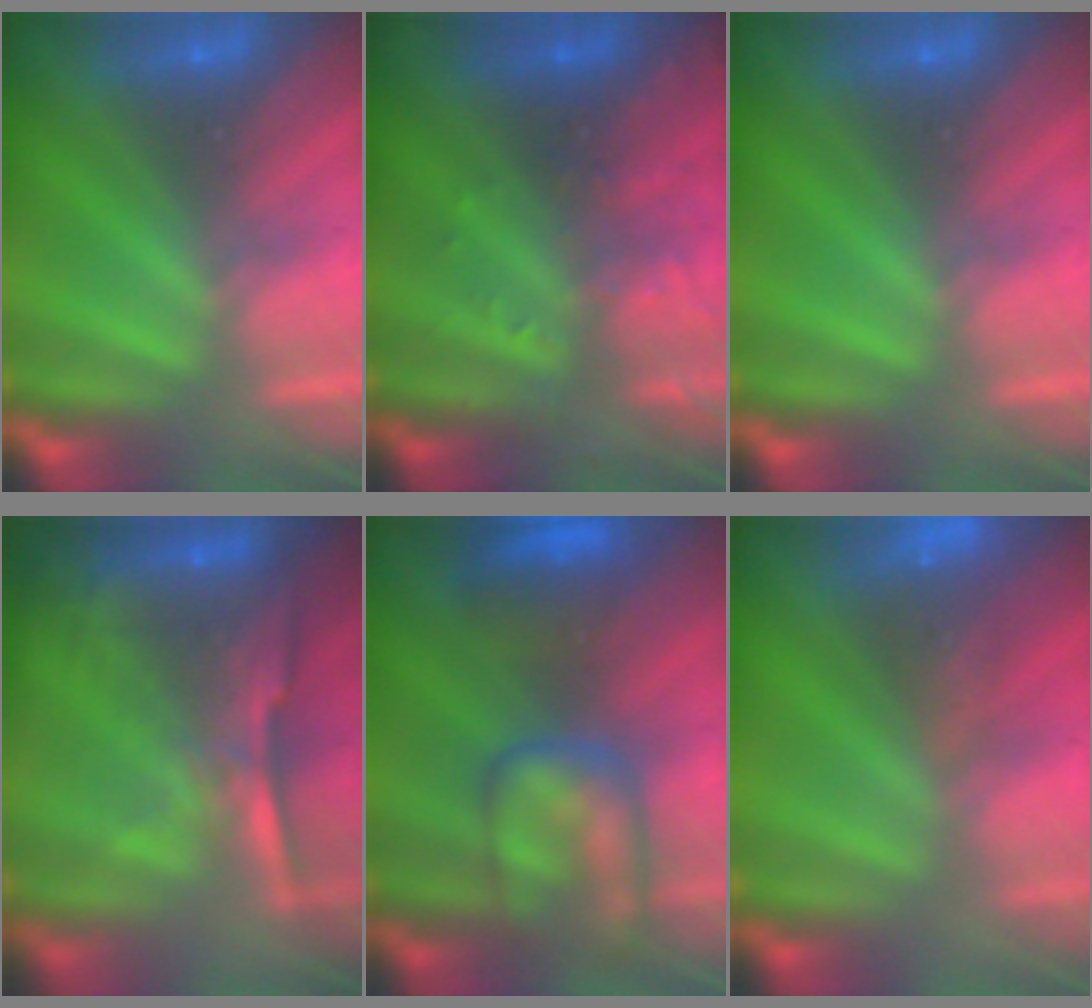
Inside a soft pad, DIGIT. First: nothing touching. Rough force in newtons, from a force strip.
{"total": 2.9}
{"total": 0.0}
{"total": 7.1}
{"total": 7.6}
{"total": 9.4}